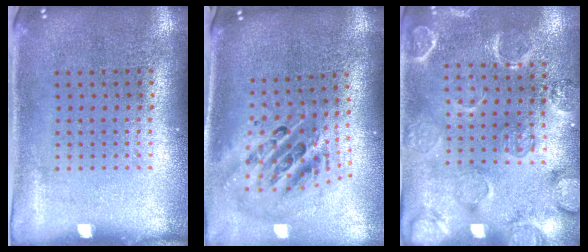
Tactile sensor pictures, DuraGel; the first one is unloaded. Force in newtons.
{"total": 2.5, "press": 1.7, "slide": 1.9}
{"total": 2.4, "press": 2.2, "slide": 0.8}